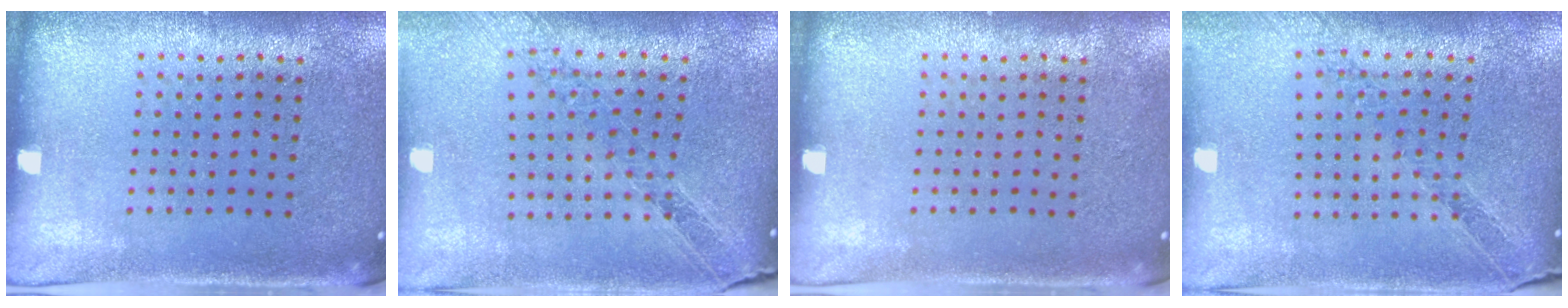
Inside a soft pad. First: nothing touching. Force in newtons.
{"total": 1.2, "press": 1.2, "slide": 0.1}
{"total": 0.0}
{"total": 0.6, "press": 0.6, "slide": 0.1}